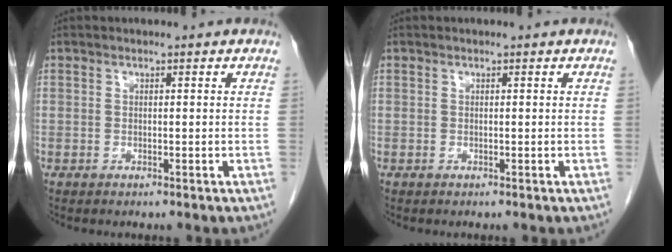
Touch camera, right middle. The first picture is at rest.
{"total": 0.0}